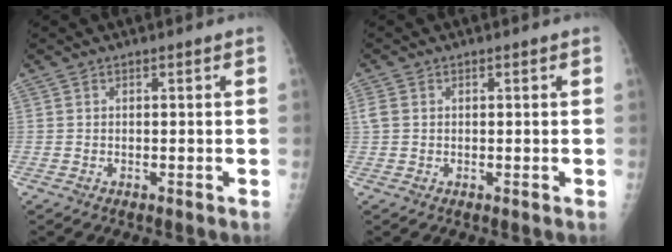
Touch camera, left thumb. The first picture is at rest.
{"total": 1.7, "force": [0.3, 1.4, 0.9], "torque": [-0.027, 0.005, 0.007]}